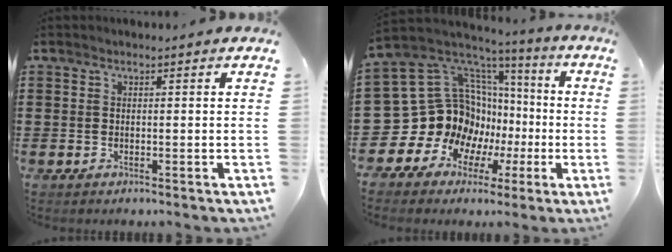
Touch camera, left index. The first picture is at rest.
{"total": 16.4, "force": [-1.5, 15.0, 6.4], "torque": [-0.183, -0.042, 0.012]}